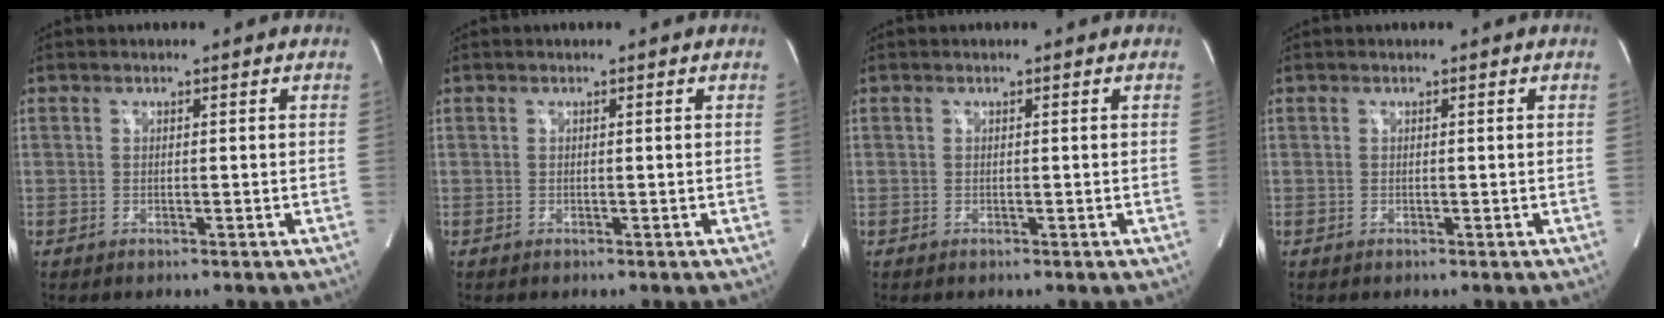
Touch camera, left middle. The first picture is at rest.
{"total": 0.0}
{"total": 0.0}
{"total": 0.0}